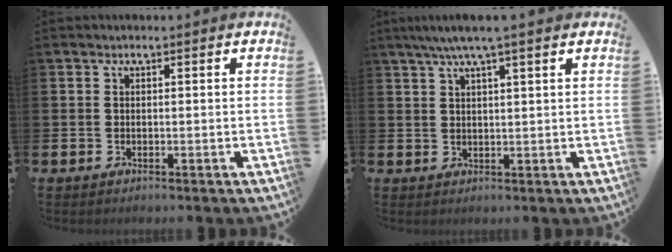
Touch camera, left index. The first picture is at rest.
{"total": 4.2, "force": [3.3, -0.2, 2.5], "torque": [-0.060, -0.002, 0.058]}